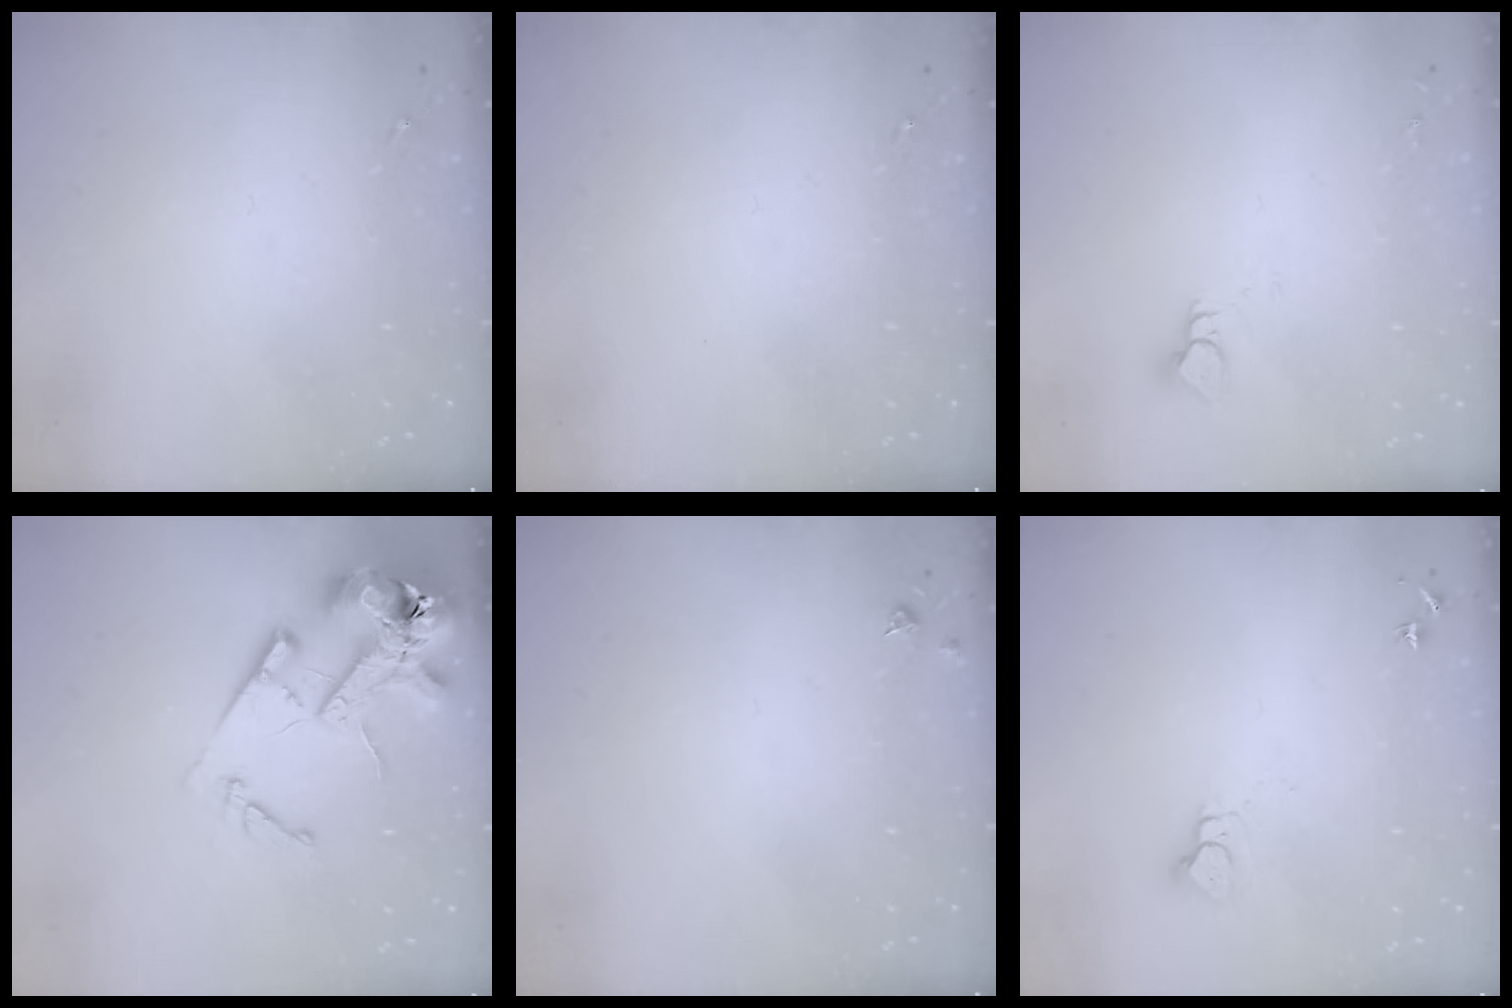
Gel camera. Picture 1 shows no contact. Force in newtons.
{"total": 0.0}
{"total": 4.0, "press": 4.0, "slide": 0.3}
{"total": 17.7, "press": 17.6, "slide": 2.4}
{"total": 3.8, "press": 3.8, "slide": 0.5}
{"total": 4.4, "press": 4.3, "slide": 0.4}